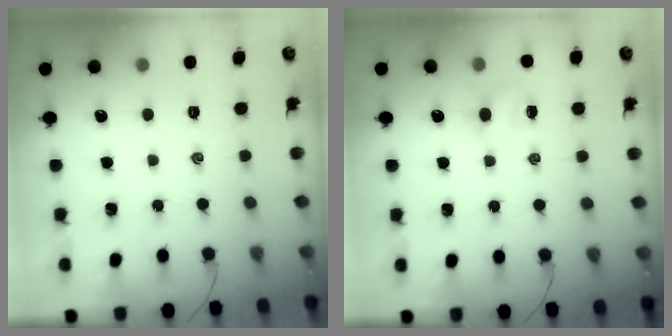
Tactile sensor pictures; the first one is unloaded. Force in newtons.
{"total": 2.9, "press": 2.8, "slide": 0.9}